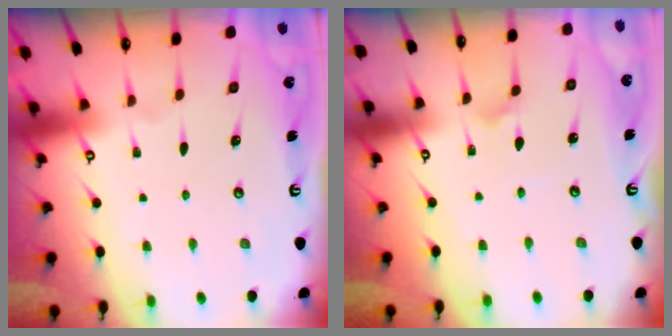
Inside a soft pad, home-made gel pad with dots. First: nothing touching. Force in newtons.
{"total": 2.3, "press": 2.3, "slide": 0.2}